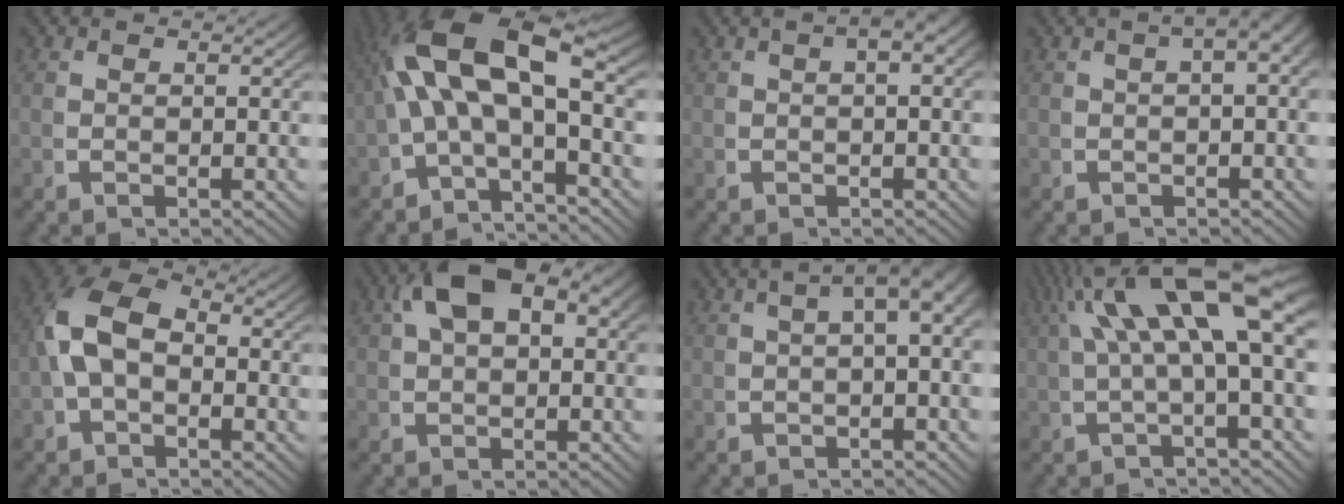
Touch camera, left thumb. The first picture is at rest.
{"total": 11.1, "force": [-0.1, 6.5, 9.1], "torque": [-0.182, -0.021, 0.001]}
{"total": 2.5, "force": [0.6, 0.9, 2.3], "torque": [-0.030, 0.016, 0.004]}
{"total": 4.3, "force": [1.1, 1.8, 3.8], "torque": [-0.041, 0.031, 0.005]}
{"total": 6.9, "force": [-0.2, 4.9, 4.8], "torque": [-0.115, -0.017, 0.002]}
{"total": 7.1, "force": [2.1, 3.9, 5.4], "torque": [-0.112, -0.005, 0.044]}
{"total": 4.7, "force": [0.8, 1.9, 4.2], "torque": [-0.056, 0.021, 0.003]}
{"total": 8.4, "force": [2.2, 3.1, 7.5], "torque": [-0.126, 0.011, 0.035]}